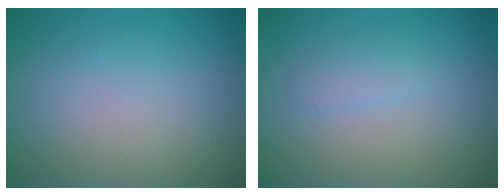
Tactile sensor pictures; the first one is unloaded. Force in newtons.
{"total": 1.2, "press": 1.2, "slide": 0.1}